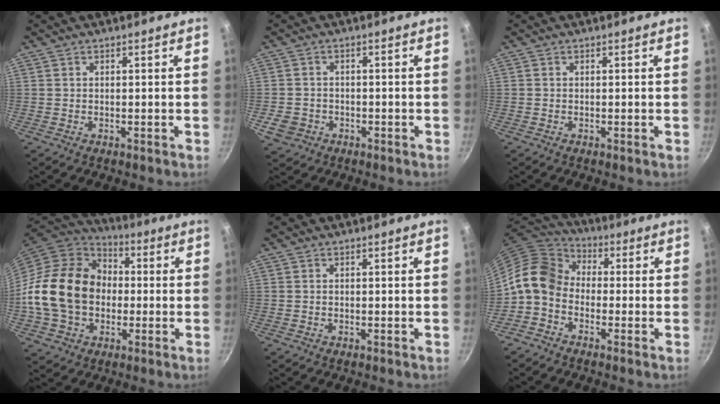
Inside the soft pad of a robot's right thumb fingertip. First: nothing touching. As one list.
[{"total": 4.5, "force": [-1.6, 3.8, 1.7], "torque": [-0.031, 0.016, -0.022]}, {"total": 0.0}, {"total": 21.0, "force": [-1.0, 16.4, 13.1], "torque": [-0.216, 0.039, -0.019]}, {"total": 0.0}, {"total": 10.3, "force": [-1.8, 7.9, 6.3], "torque": [-0.101, 0.042, -0.060]}]